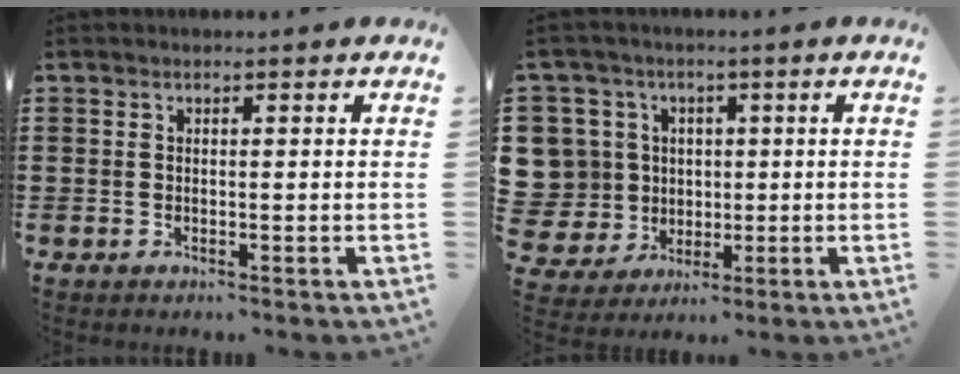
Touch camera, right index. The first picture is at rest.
{"total": 9.0, "force": [1.5, 8.7, 1.9], "torque": [-0.108, 0.004, 0.031]}